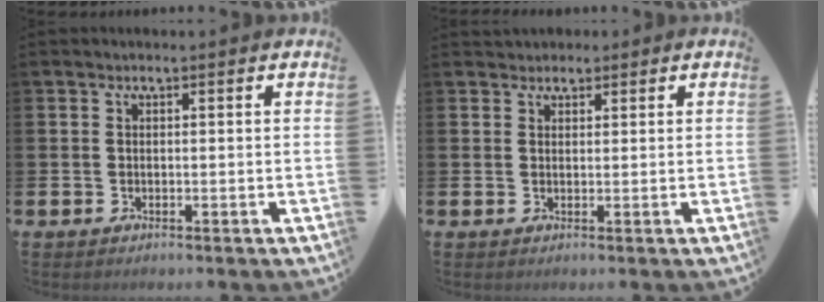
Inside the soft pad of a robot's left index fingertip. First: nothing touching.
{"total": 1.7, "force": [1.4, 0.8, -0.2], "torque": [0.008, 0.001, 0.026]}